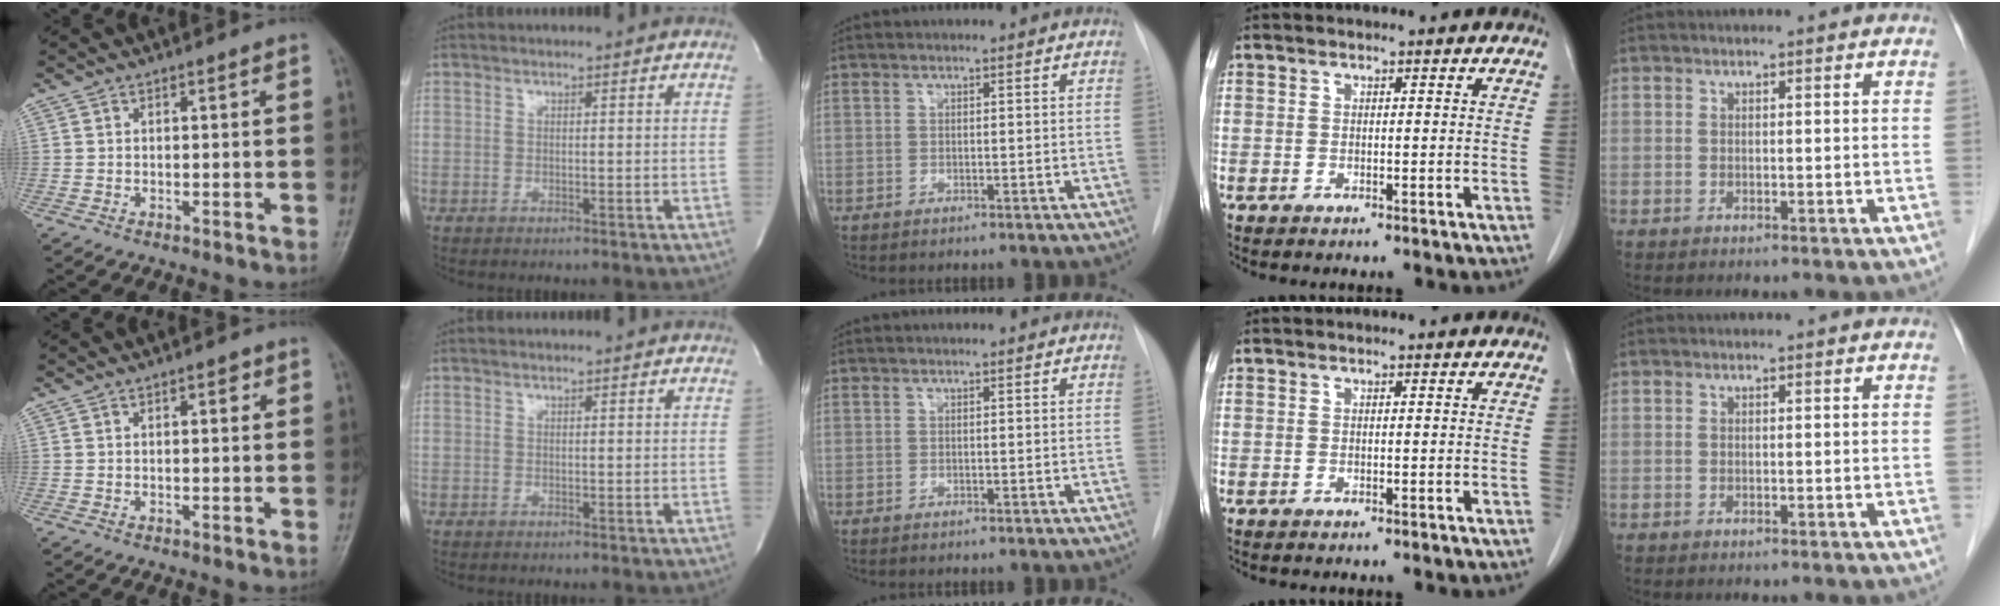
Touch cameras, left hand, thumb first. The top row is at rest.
{"thumb": {"total": 1.6, "force": [0.7, 0.7, 1.2], "torque": [-0.012, 0.001, 0.008]}}